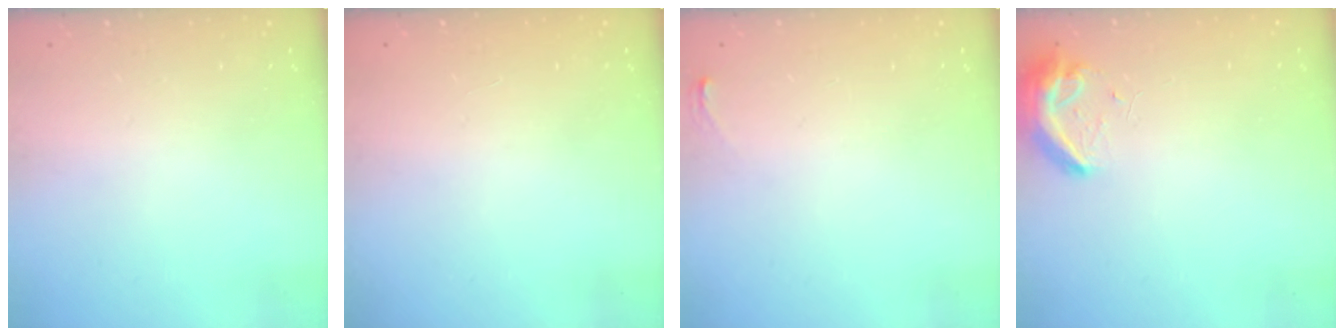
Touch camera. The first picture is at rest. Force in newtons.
{"total": 0.0}
{"total": 3.9, "press": 3.7, "slide": 1.4}
{"total": 8.6, "press": 8.5, "slide": 1.0}